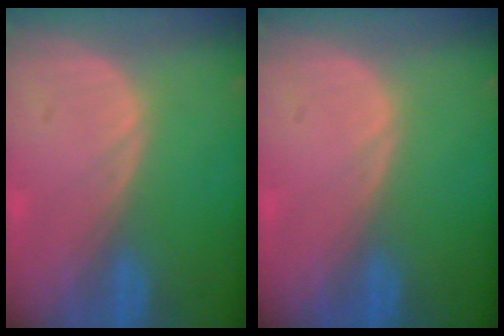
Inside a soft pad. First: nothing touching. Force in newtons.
{"total": 0.0}